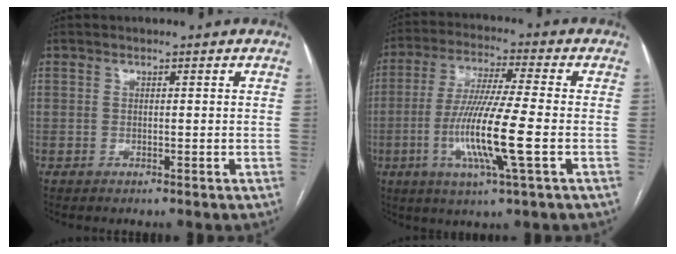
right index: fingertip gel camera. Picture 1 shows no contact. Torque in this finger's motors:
{"motor_torque": [1.95, -0.19, 0.48, 0.15]}